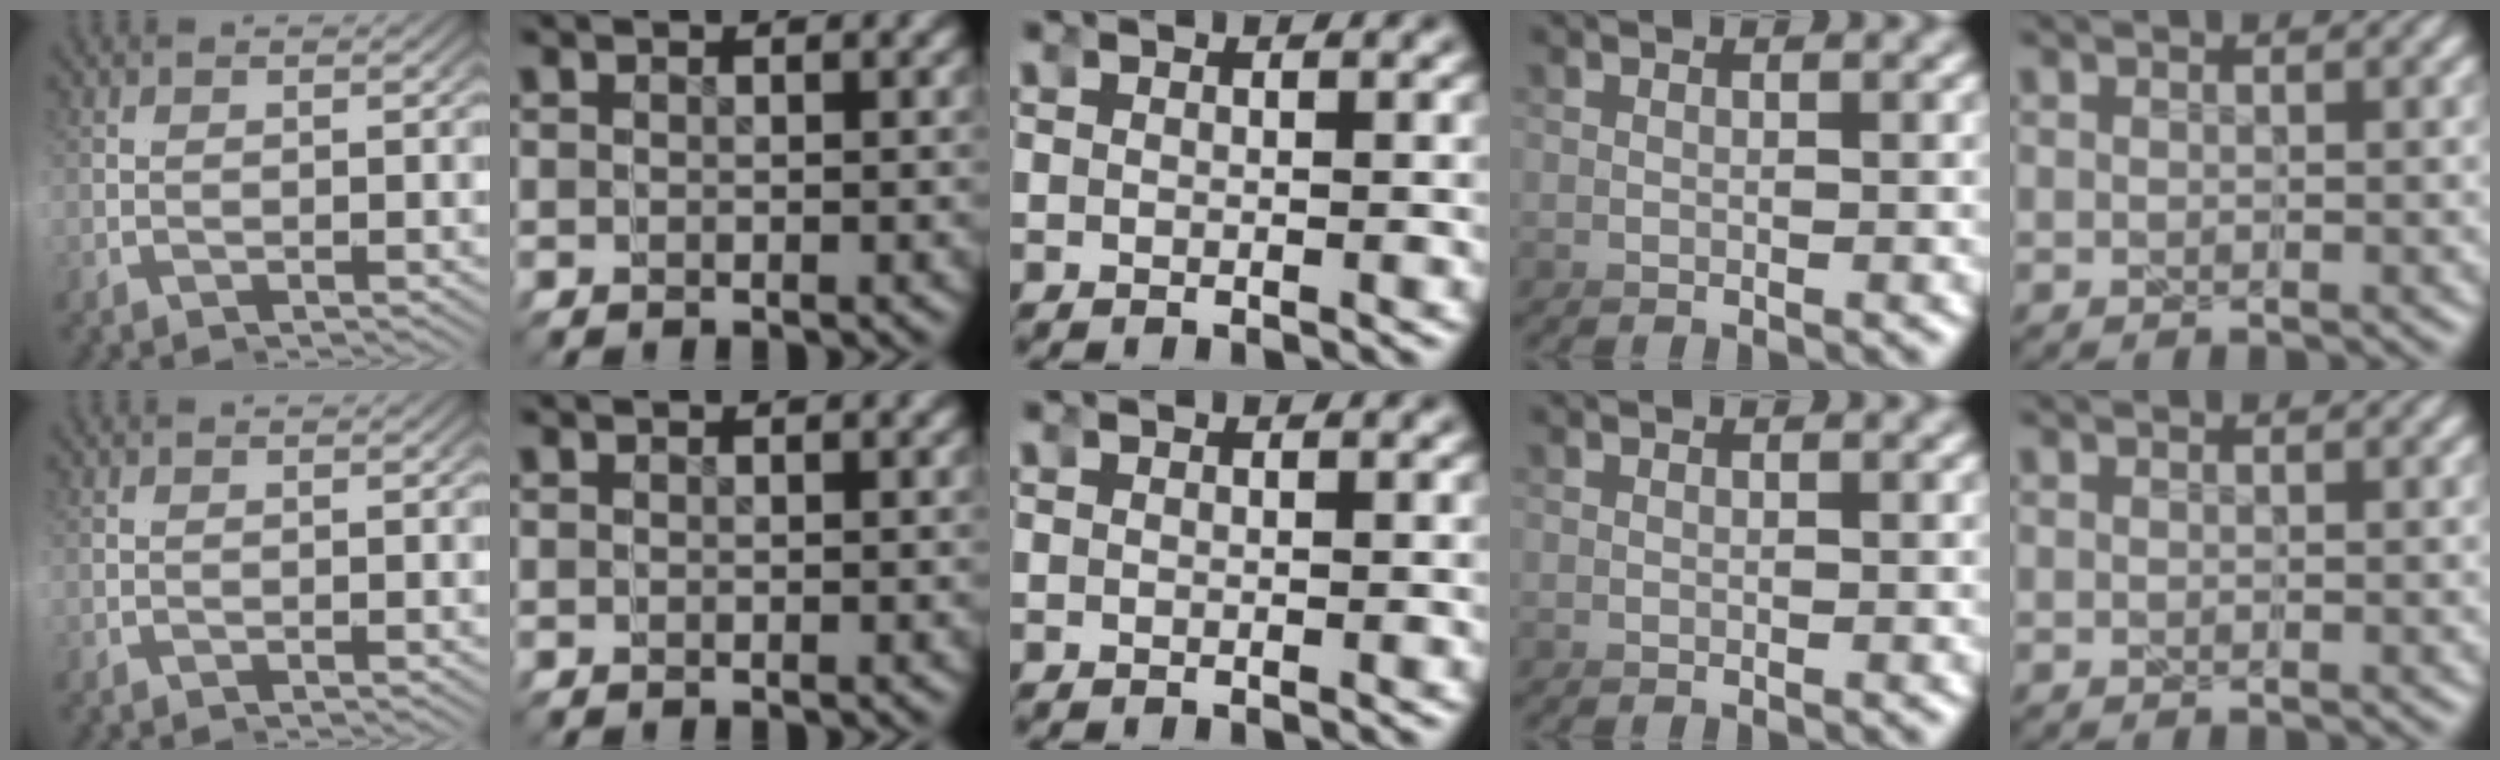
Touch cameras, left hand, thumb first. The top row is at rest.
{}